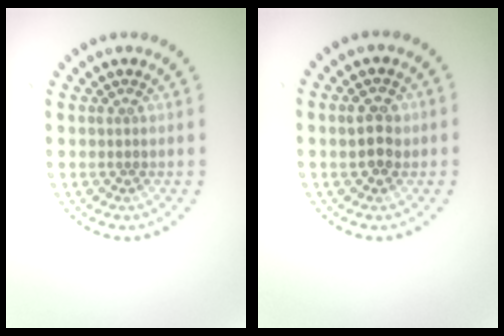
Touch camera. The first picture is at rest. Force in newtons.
{"total": 2.4, "press": 2.4, "slide": 0.3}